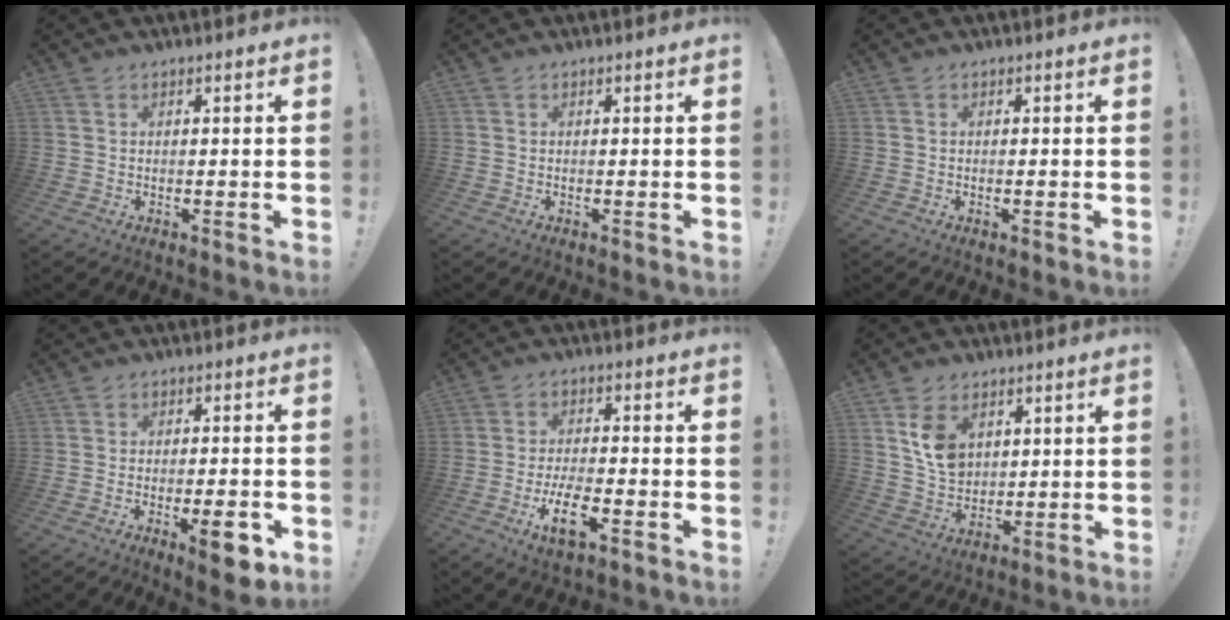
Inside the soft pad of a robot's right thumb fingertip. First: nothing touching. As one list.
[{"total": 0.0}, {"total": 0.6, "force": [-0.3, -0.1, 0.5], "torque": [-0.015, 0.003, -0.005]}, {"total": 7.9, "force": [-3.6, 2.3, 6.6], "torque": [-0.084, 0.013, -0.057]}, {"total": 9.9, "force": [-4.5, 3.4, 8.2], "torque": [-0.163, 0.013, -0.078]}, {"total": 9.7, "force": [4.0, 7.3, 5.1], "torque": [-0.072, -0.012, 0.080]}]